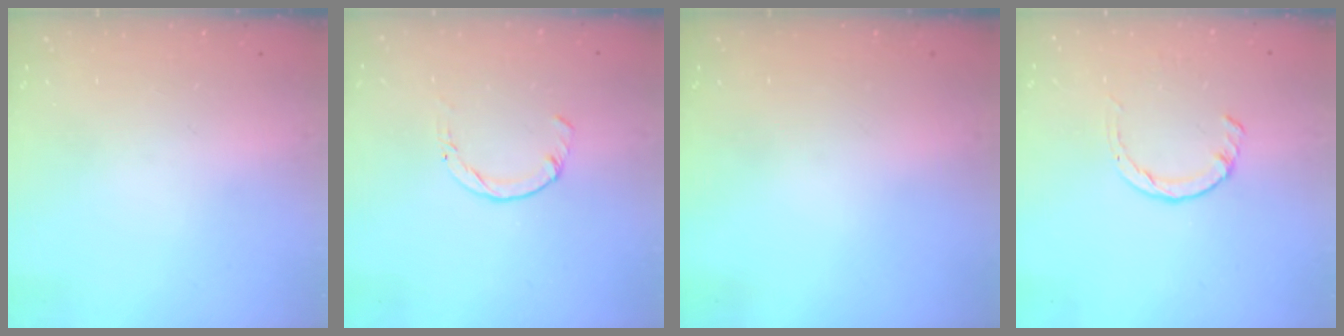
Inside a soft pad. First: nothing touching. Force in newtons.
{"total": 0.0}
{"total": 0.0}
{"total": 1.4, "press": 1.4, "slide": 0.3}